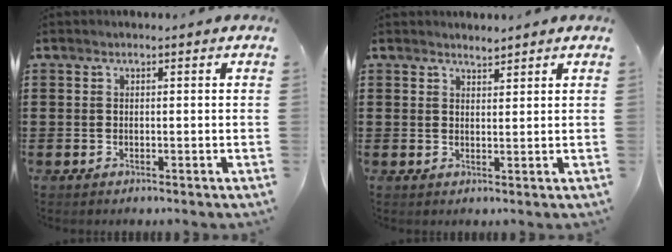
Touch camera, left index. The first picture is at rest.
{"total": 1.8, "force": [1.8, 0.2, 0.0], "torque": [-0.004, 0.001, 0.034]}